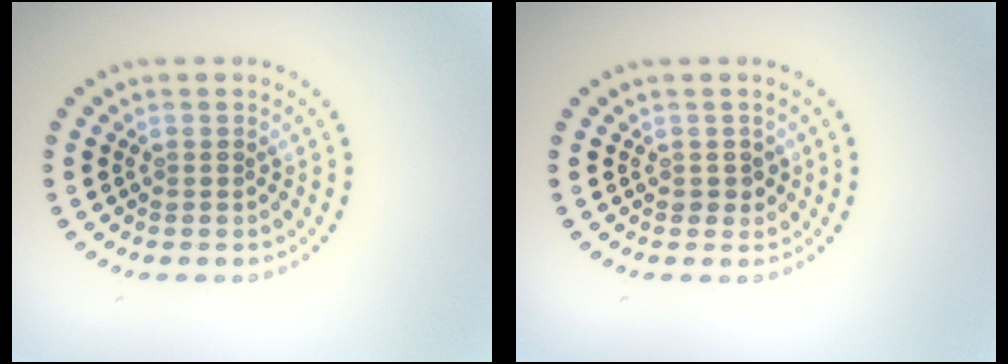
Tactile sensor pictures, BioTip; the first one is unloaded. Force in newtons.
{"total": 1.0, "press": 0.9, "slide": 0.5}